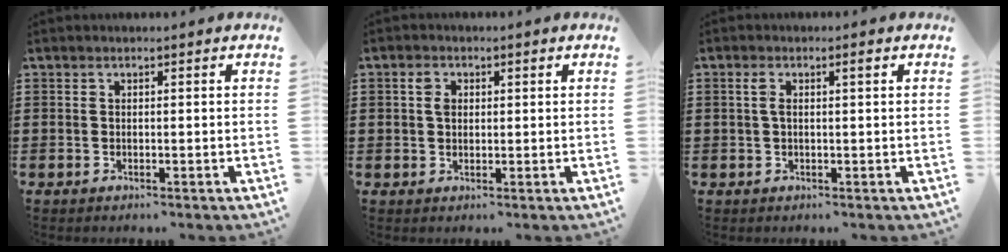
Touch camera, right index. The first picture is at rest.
{"total": 2.3, "force": [0.5, 1.6, 1.6], "torque": [-0.035, 0.008, 0.009]}
{"total": 2.1, "force": [0.5, 0.5, 2.0], "torque": [-0.039, 0.002, 0.006]}